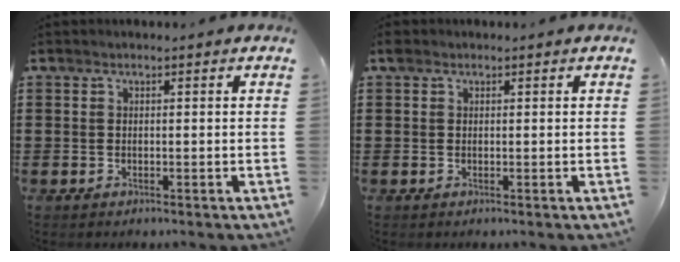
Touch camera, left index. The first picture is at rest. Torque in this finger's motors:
{"motor_torque": [0.33, -0.26, 0.10, 0.02]}